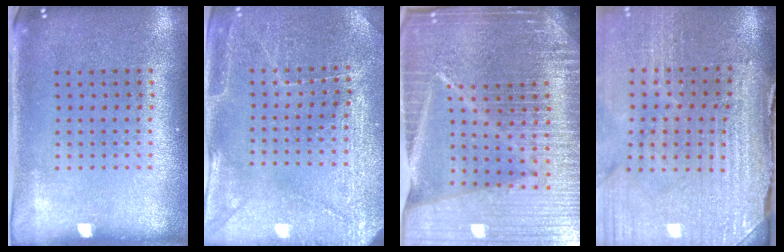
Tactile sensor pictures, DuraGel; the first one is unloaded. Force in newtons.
{"total": 2.9, "press": 2.9, "slide": 0.2}
{"total": 7.2, "press": 6.2, "slide": 3.8}
{"total": 4.3, "press": 3.7, "slide": 2.2}